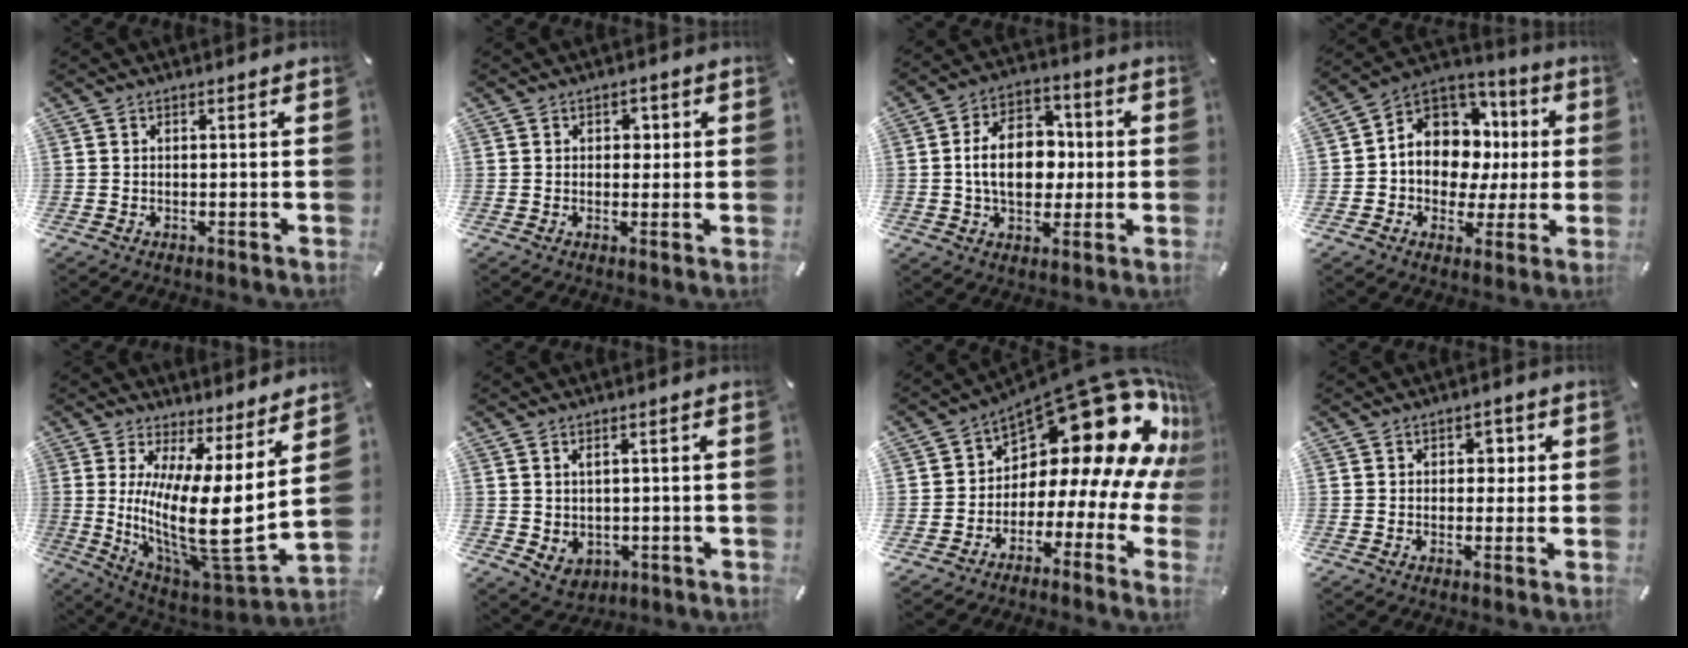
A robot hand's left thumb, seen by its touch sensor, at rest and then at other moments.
{"total": 2.4, "force": [0.5, 1.9, 1.4], "torque": [0.002, -0.005, -0.003]}
{"total": 13.8, "force": [-0.1, 9.9, 9.6], "torque": [-0.174, 0.012, -0.003]}
{"total": 12.0, "force": [2.1, 10.7, 5.0], "torque": [-0.089, -0.019, 0.049]}
{"total": 18.2, "force": [3.0, 5.1, 17.2], "torque": [-0.327, -0.069, 0.057]}
{"total": 3.6, "force": [0.8, 3.1, 1.5], "torque": [-0.017, -0.006, 0.012]}
{"total": 21.7, "force": [9.3, 11.1, 16.2], "torque": [-0.243, -0.088, 0.166]}
{"total": 2.9, "force": [0.5, 2.2, 1.9], "torque": [-0.008, -0.003, -0.003]}